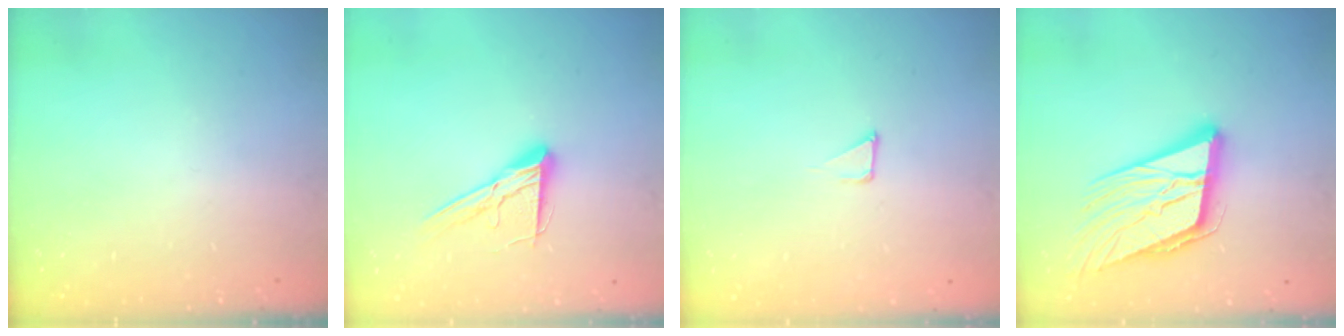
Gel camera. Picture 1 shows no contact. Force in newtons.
{"total": 12.3, "press": 12.3, "slide": 1.0}
{"total": 2.9, "press": 2.9, "slide": 0.3}
{"total": 19.0, "press": 18.5, "slide": 4.3}